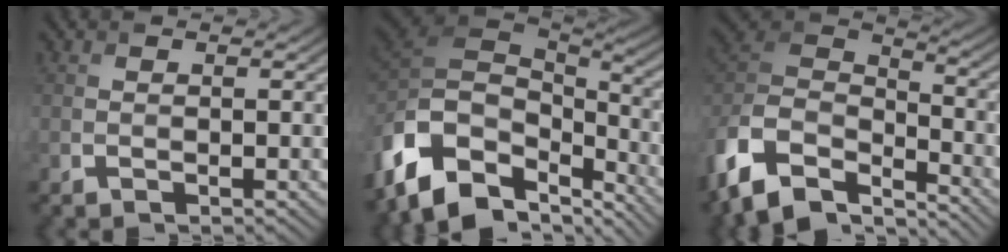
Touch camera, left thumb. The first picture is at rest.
{"total": 14.2, "force": [-5.7, 8.8, 9.5], "torque": [-0.238, -0.030, -0.069]}
{"total": 11.9, "force": [-6.2, 7.2, 7.2], "torque": [-0.195, 0.003, -0.104]}